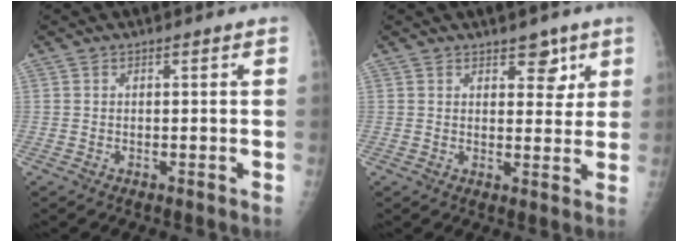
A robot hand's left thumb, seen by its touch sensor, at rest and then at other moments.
{"total": 4.8, "force": [3.0, 2.7, 2.7], "torque": [-0.005, -0.016, 0.038]}